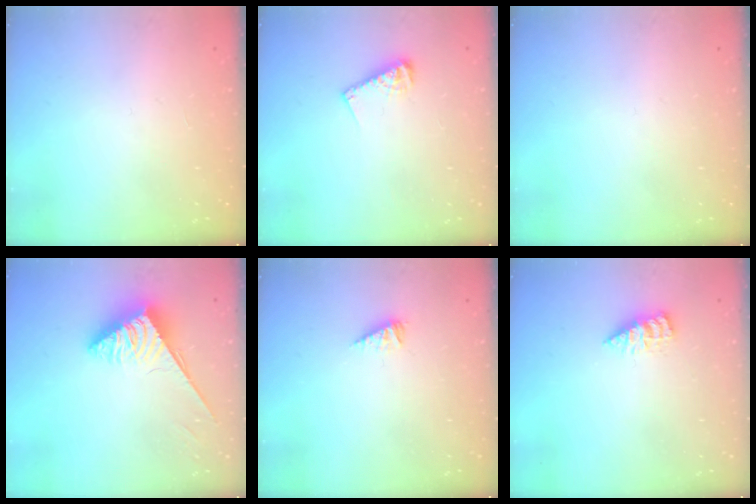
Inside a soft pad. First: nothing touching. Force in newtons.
{"total": 7.3, "press": 7.3, "slide": 0.4}
{"total": 0.0}
{"total": 3.6, "press": 3.5, "slide": 0.6}
{"total": 2.1, "press": 2.1, "slide": 0.2}
{"total": 2.9, "press": 2.8, "slide": 0.4}